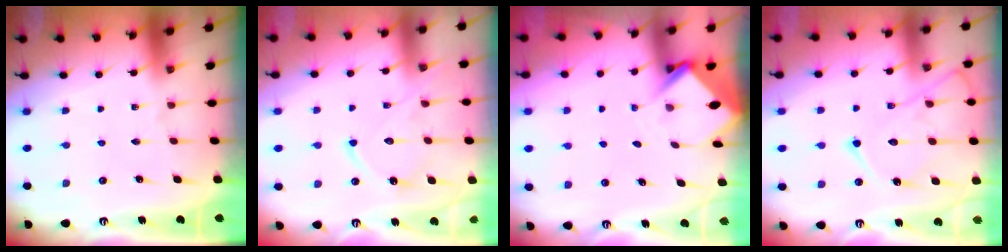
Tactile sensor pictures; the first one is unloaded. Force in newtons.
{"total": 12.5, "press": 12.4, "slide": 1.1}
{"total": 3.3, "press": 3.3, "slide": 0.3}
{"total": 14.8, "press": 14.7, "slide": 1.6}